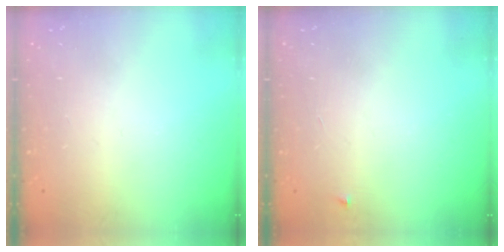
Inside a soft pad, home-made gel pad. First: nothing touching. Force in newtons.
{"total": 2.5, "press": 2.4, "slide": 0.4}